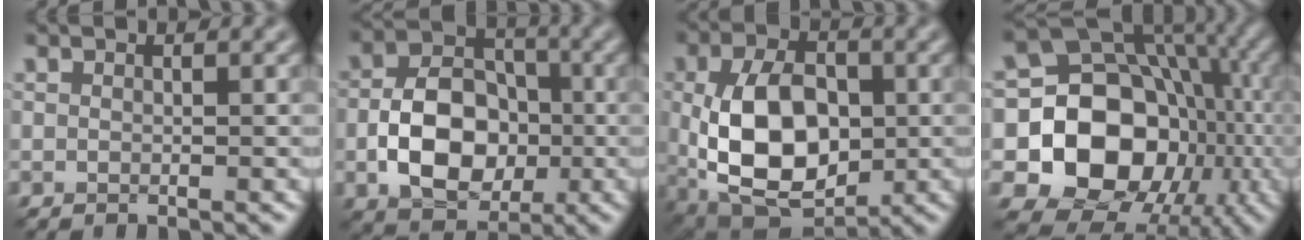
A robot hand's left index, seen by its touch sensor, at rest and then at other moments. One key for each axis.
{"total": 8.0, "fx": -1.8, "fy": 5.6, "fz": 5.5, "tx": -0.097, "ty": 0.004, "tz": -0.032}
{"total": 11.8, "fx": -1.0, "fy": 7.4, "fz": 9.1, "tx": -0.184, "ty": -0.013, "tz": -0.011}
{"total": 14.7, "fx": -2.8, "fy": 12.0, "fz": 8.0, "tx": -0.127, "ty": -0.008, "tz": -0.069}